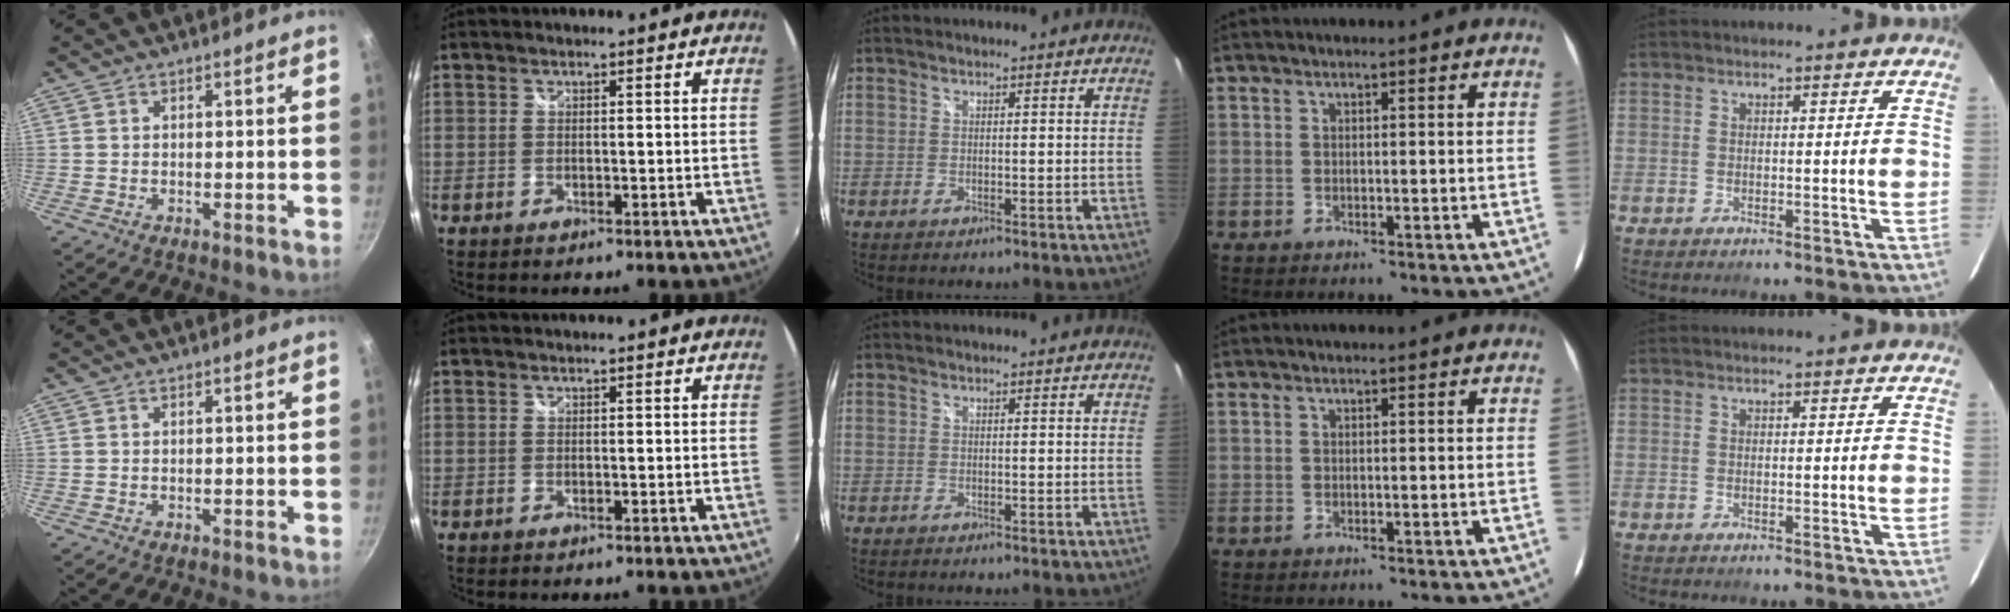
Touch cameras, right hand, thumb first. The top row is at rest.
{}